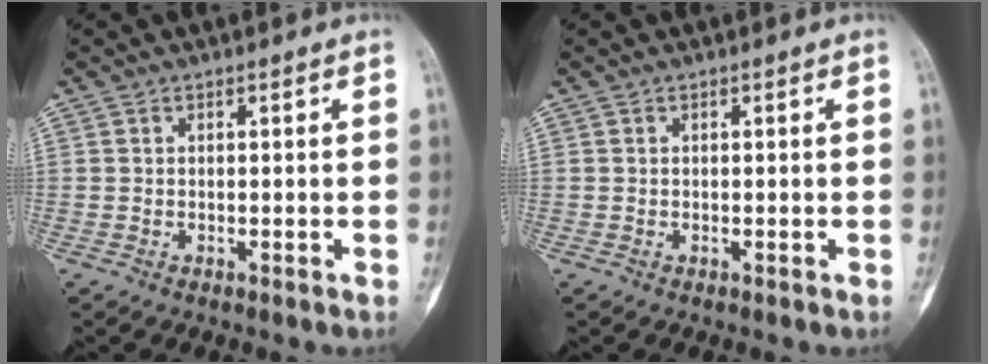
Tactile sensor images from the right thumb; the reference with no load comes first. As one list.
[{"total": 0.0}]